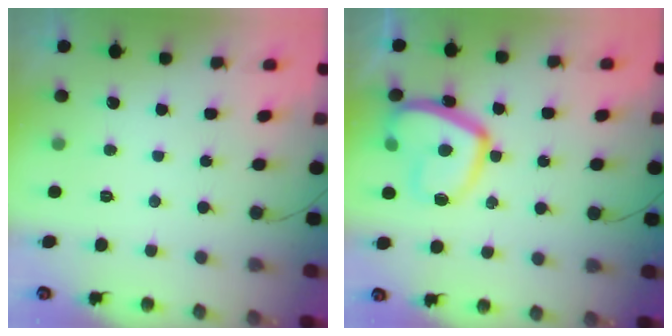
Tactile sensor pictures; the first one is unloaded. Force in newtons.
{"total": 16.5, "press": 16.4, "slide": 1.5}